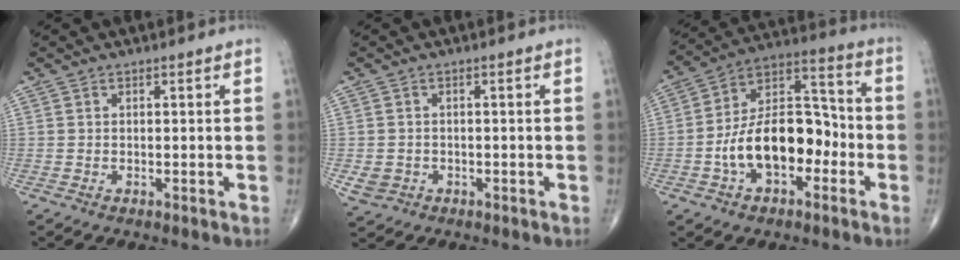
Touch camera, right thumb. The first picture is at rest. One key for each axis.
{"total": 3.0, "fx": -0.8, "fy": 2.6, "fz": 1.0, "tx": -0.014, "ty": 0.004, "tz": -0.007}
{"total": 16.8, "fx": -4.4, "fy": 9.8, "fz": 12.9, "tx": -0.196, "ty": 0.051, "tz": -0.080}